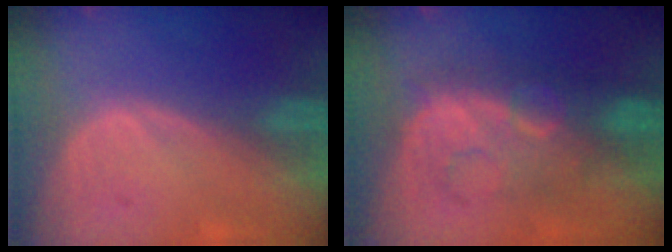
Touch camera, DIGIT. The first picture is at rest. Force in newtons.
{"total": 8.0, "press": 8.0, "slide": 0.7}